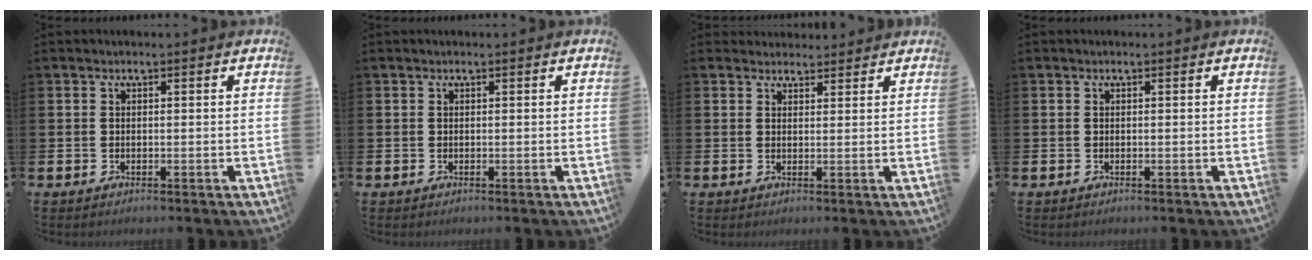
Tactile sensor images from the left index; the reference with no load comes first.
{"total": 0.0}
{"total": 2.6, "force": [2.4, 0.8, -0.2], "torque": [0.009, -0.011, 0.043]}
{"total": 0.0}